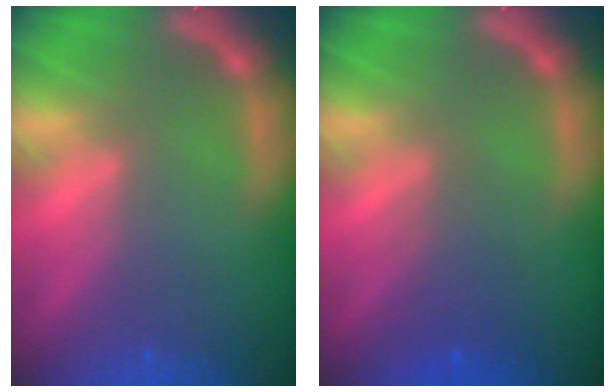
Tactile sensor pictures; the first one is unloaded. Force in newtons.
{"total": 2.5}